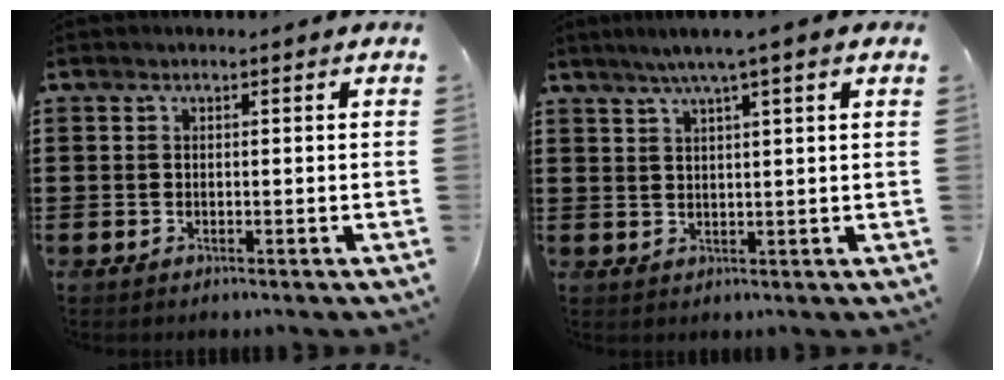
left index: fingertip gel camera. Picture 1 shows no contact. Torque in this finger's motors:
{"motor_torque": [1.10, -1.04, 0.59, 0.14]}